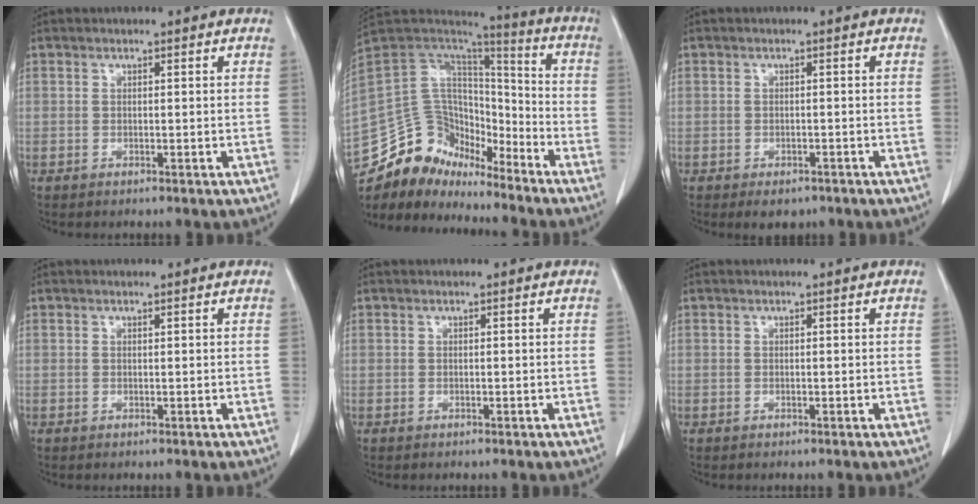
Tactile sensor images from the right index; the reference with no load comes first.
{"total": 15.8, "force": [-13.6, 6.9, 4.1], "torque": [-0.064, 0.067, -0.245]}
{"total": 2.9, "force": [-2.0, 1.7, 1.3], "torque": [-0.011, 0.000, -0.019]}
{"total": 0.0}
{"total": 0.0}
{"total": 0.0}